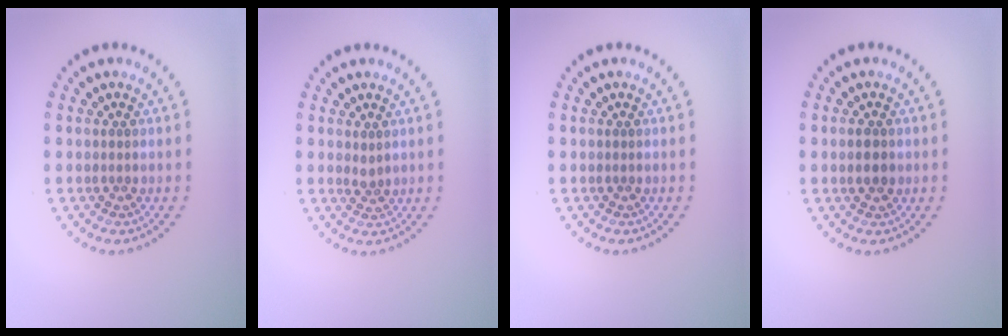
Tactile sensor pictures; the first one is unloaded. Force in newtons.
{"total": 1.0, "press": 0.7, "slide": 0.7}
{"total": 0.0}
{"total": 2.1, "press": 2.1, "slide": 0.1}